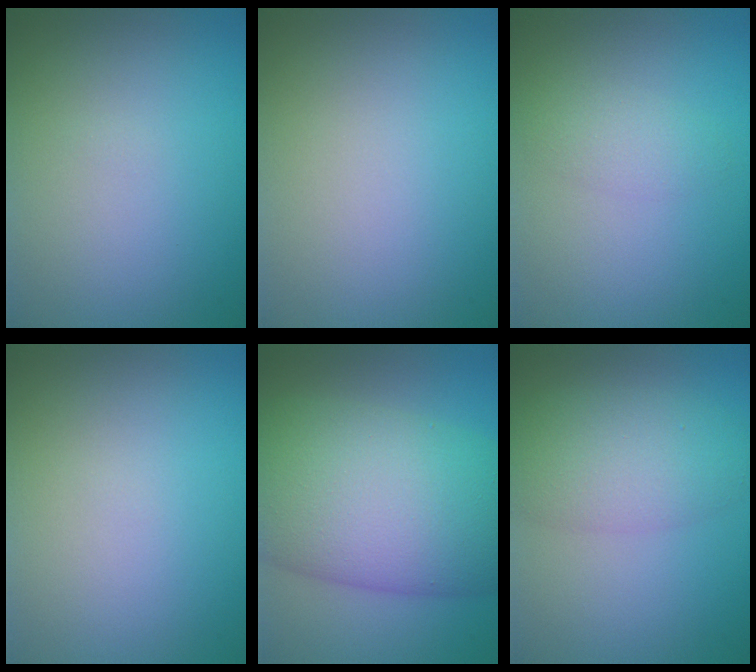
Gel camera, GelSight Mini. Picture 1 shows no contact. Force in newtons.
{"total": 0.0}
{"total": 1.9, "press": 1.9, "slide": 0.1}
{"total": 0.0}
{"total": 13.9, "press": 13.9, "slide": 0.7}
{"total": 4.9, "press": 4.9, "slide": 0.1}